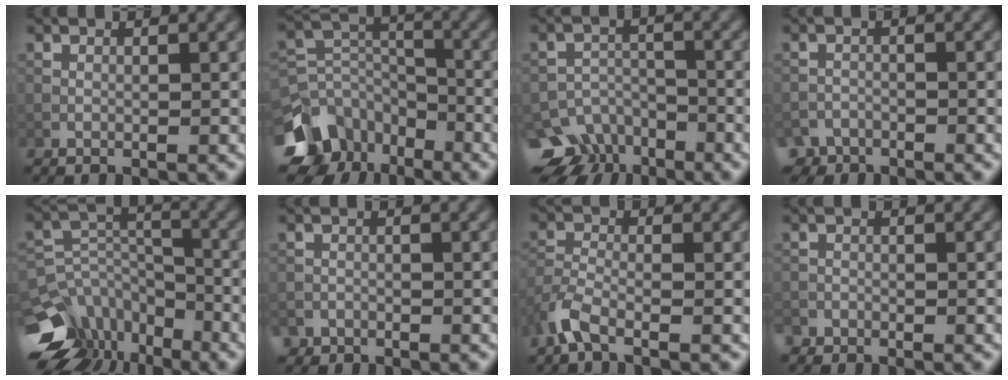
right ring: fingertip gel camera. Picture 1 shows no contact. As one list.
[{"total": 9.9, "force": [-6.0, 7.0, 3.6], "torque": [-0.061, 0.010, -0.111]}, {"total": 9.6, "force": [-7.2, 5.9, 2.1], "torque": [-0.029, -0.013, -0.109]}, {"total": 3.5, "force": [-3.2, 1.4, -0.1], "torque": [0.007, -0.012, -0.053]}, {"total": 12.3, "force": [-8.0, 7.9, 4.9], "torque": [-0.103, 0.012, -0.124]}, {"total": 1.5, "force": [-1.3, 0.7, -0.4], "torque": [0.011, 0.001, -0.024]}, {"total": 3.5, "force": [-2.4, 1.5, 2.0], "torque": [-0.040, -0.006, -0.061]}, {"total": 1.3, "force": [-1.3, 0.4, -0.1], "torque": [0.002, -0.002, -0.030]}]